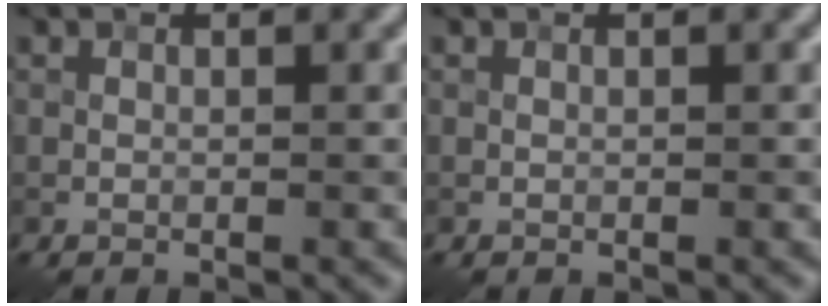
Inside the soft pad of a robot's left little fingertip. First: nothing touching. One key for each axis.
{"total": 0.0}